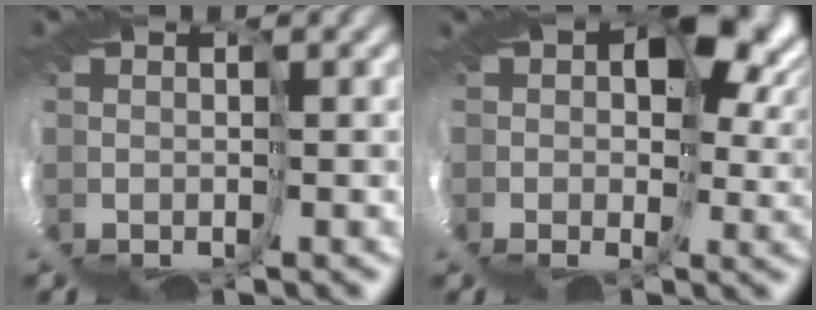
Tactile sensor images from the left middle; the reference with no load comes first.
{"total": 8.1, "force": [3.2, 3.7, 6.4], "torque": [-0.100, -0.002, 0.070]}